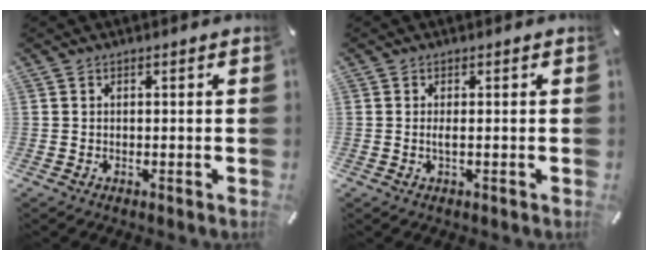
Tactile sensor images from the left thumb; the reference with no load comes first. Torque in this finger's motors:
{"motor_torque": [0.09, 0.00, 0.13, 0.10, 0.00]}